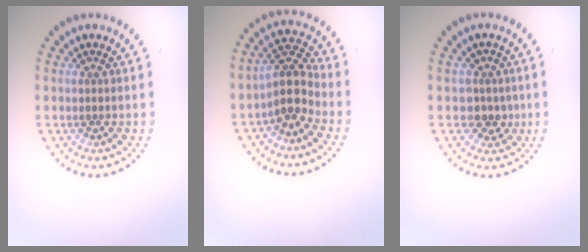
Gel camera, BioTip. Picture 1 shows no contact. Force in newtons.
{"total": 3.5, "press": 2.7, "slide": 2.2}
{"total": 2.2, "press": 1.8, "slide": 1.4}